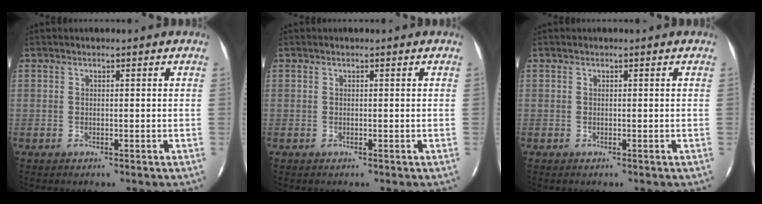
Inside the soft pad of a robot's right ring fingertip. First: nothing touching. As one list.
[{"total": 0.0}, {"total": 0.0}]